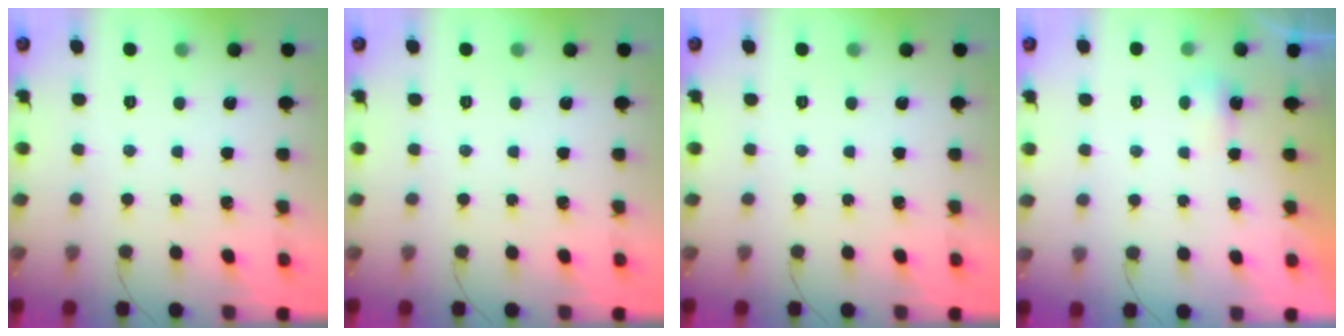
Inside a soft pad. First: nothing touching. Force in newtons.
{"total": 0.0}
{"total": 0.0}
{"total": 2.3, "press": 2.1, "slide": 0.8}